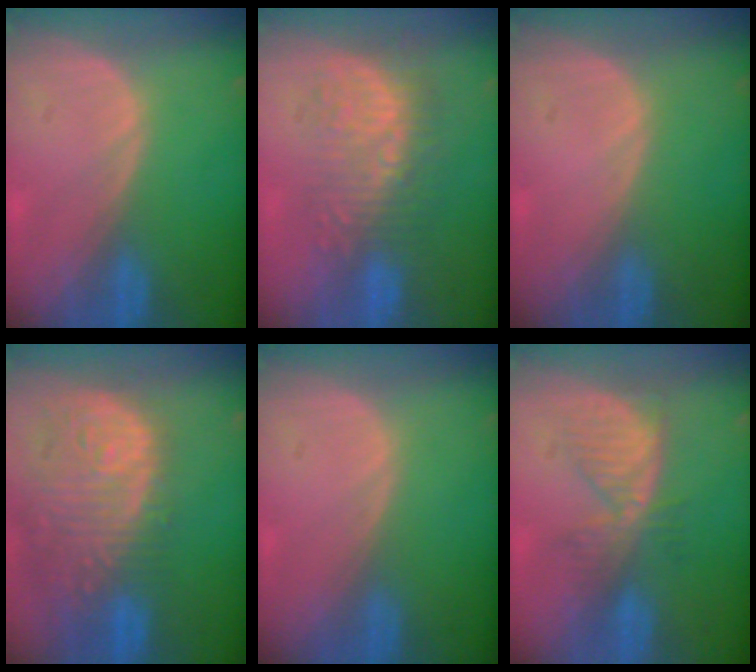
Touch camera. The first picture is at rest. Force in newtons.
{"total": 8.9, "press": 8.5, "slide": 2.5}
{"total": 0.0}
{"total": 14.2, "press": 11.7, "slide": 8.1}
{"total": 0.0}
{"total": 6.0, "press": 5.9, "slide": 0.6}